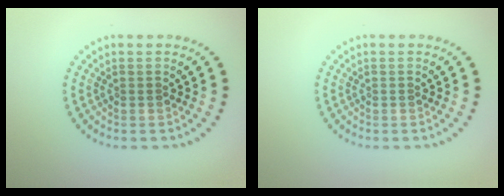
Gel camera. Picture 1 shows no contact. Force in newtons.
{"total": 0.0}